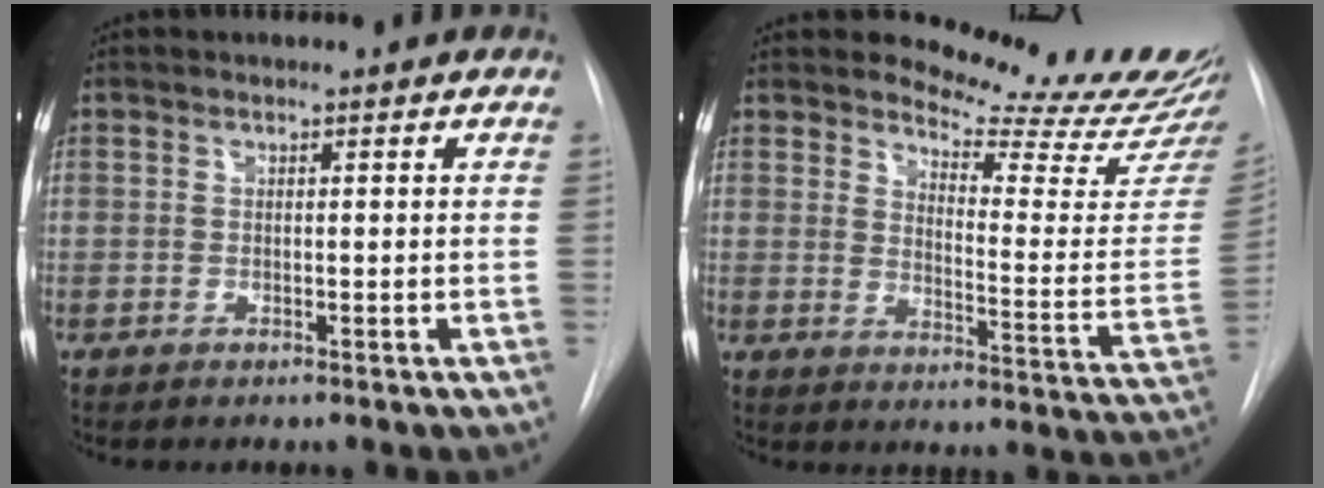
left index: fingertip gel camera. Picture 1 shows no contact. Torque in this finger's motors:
{"motor_torque": [0.83, -1.30, 0.02, 0.00]}